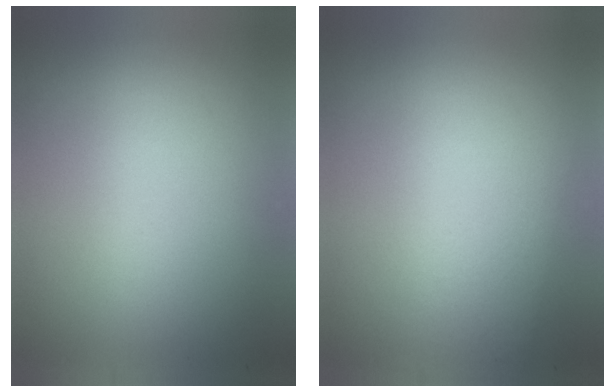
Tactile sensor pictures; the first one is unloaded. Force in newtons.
{"total": 1.0}